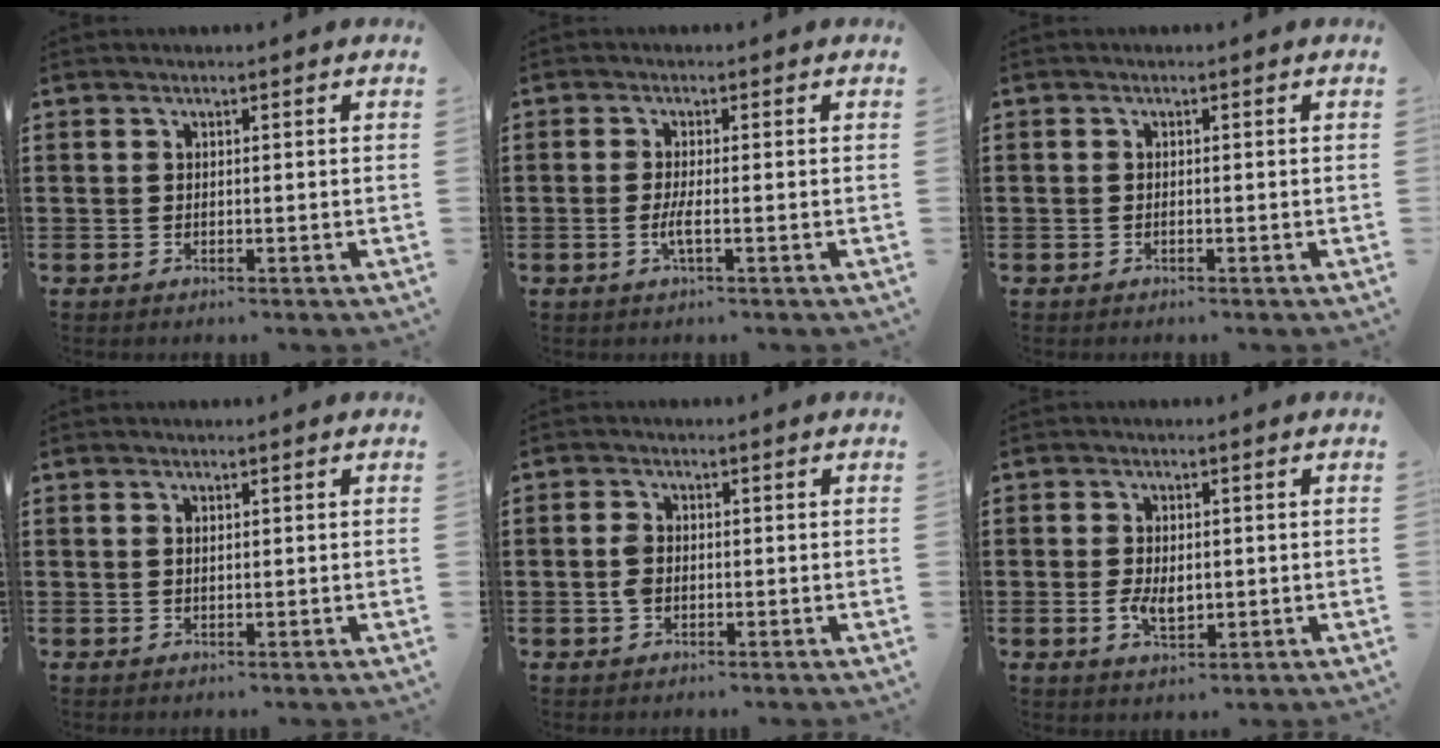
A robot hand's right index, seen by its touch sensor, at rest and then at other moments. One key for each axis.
{"total": 2.5, "fx": -0.8, "fy": 0.1, "fz": 2.4, "tx": -0.047, "ty": -0.005, "tz": -0.016}
{"total": 0.5, "fx": -0.4, "fy": 0.3, "fz": 0.1, "tx": 0.000, "ty": 0.002, "tz": -0.009}
{"total": 0.8, "fx": 0.2, "fy": 0.4, "fz": 0.7, "tx": -0.015, "ty": 0.001, "tz": 0.003}
{"total": 2.4, "fx": -0.4, "fy": 1.6, "fz": 1.8, "tx": -0.050, "ty": -0.001, "tz": -0.012}
{"total": 3.6, "fx": -0.4, "fy": 2.1, "fz": 2.9, "tx": -0.062, "ty": 0.002, "tz": -0.008}